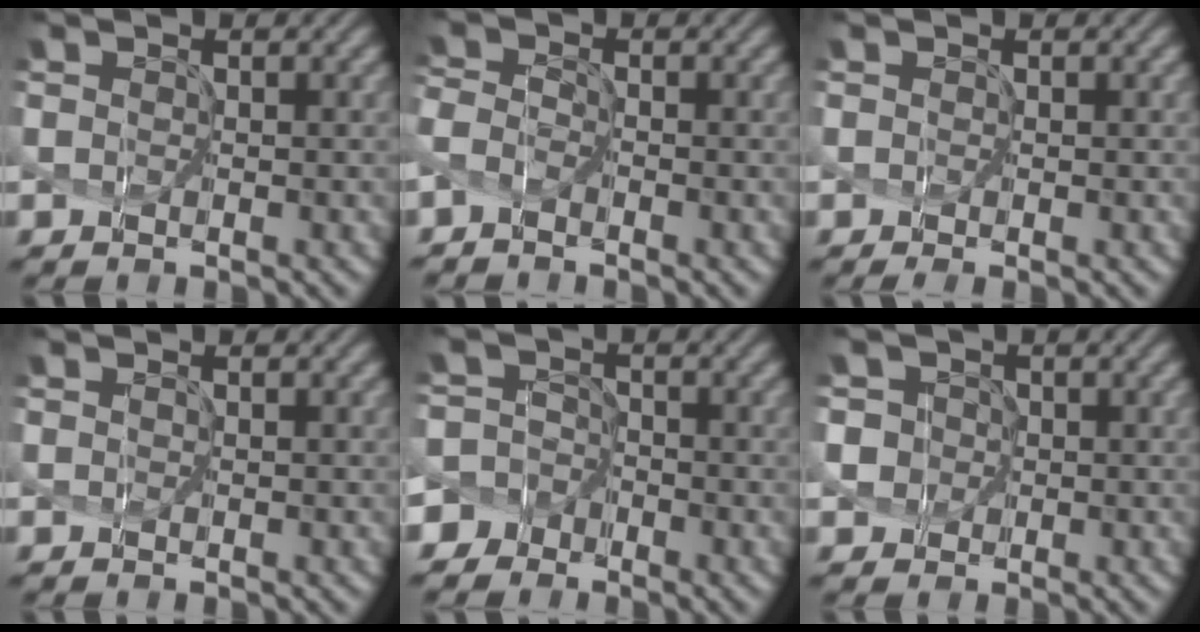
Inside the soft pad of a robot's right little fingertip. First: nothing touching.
{"total": 1.8, "force": [-1.6, 0.7, 0.7], "torque": [-0.031, 0.004, -0.040]}
{"total": 0.7, "force": [-0.5, 0.2, 0.5], "torque": [-0.014, -0.005, -0.006]}
{"total": 0.0}
{"total": 4.6, "force": [-3.1, 3.4, 0.2], "torque": [0.006, 0.004, -0.072]}
{"total": 5.6, "force": [-0.6, 5.5, 1.2], "torque": [-0.030, 0.019, -0.043]}